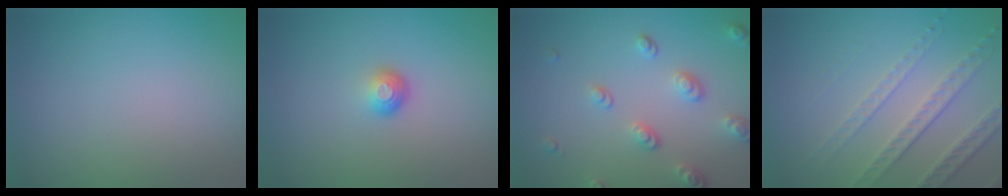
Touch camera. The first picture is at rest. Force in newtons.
{"total": 1.7, "press": 1.2, "slide": 1.2}
{"total": 3.3, "press": 2.5, "slide": 2.1}
{"total": 3.4, "press": 3.2, "slide": 1.3}